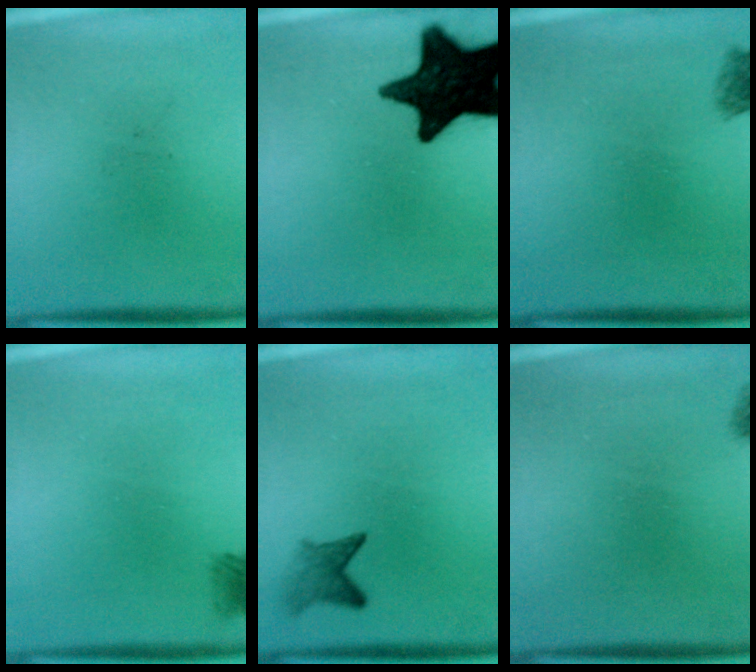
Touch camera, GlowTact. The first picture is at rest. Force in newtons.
{"total": 18.0}
{"total": 2.6}
{"total": 2.1}
{"total": 2.4}
{"total": 1.0}